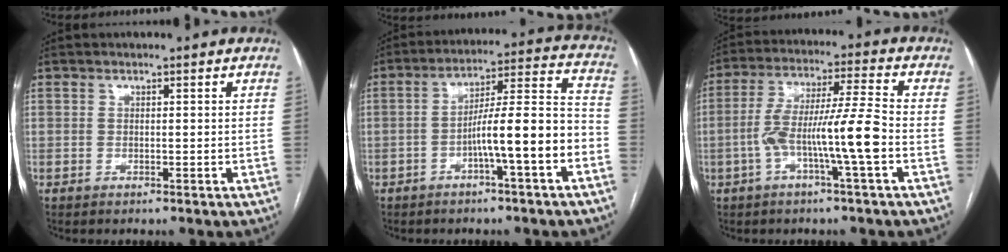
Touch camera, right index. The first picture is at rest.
{"total": 11.5, "force": [-4.4, 0.2, 10.6], "torque": [-0.167, 0.029, -0.066]}
{"total": 10.7, "force": [-3.0, -0.5, 10.3], "torque": [-0.200, 0.017, -0.055]}